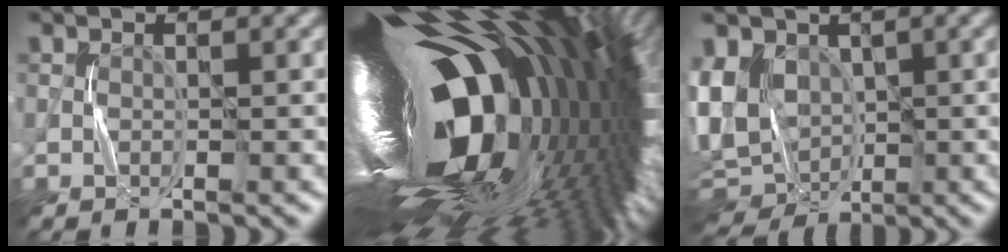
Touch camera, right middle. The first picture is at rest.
{"total": 20.0, "force": [0.4, 8.6, 18.1], "torque": [-0.276, -0.028, -0.009]}
{"total": 8.3, "force": [-0.3, 5.4, 6.3], "torque": [-0.112, -0.016, 0.008]}